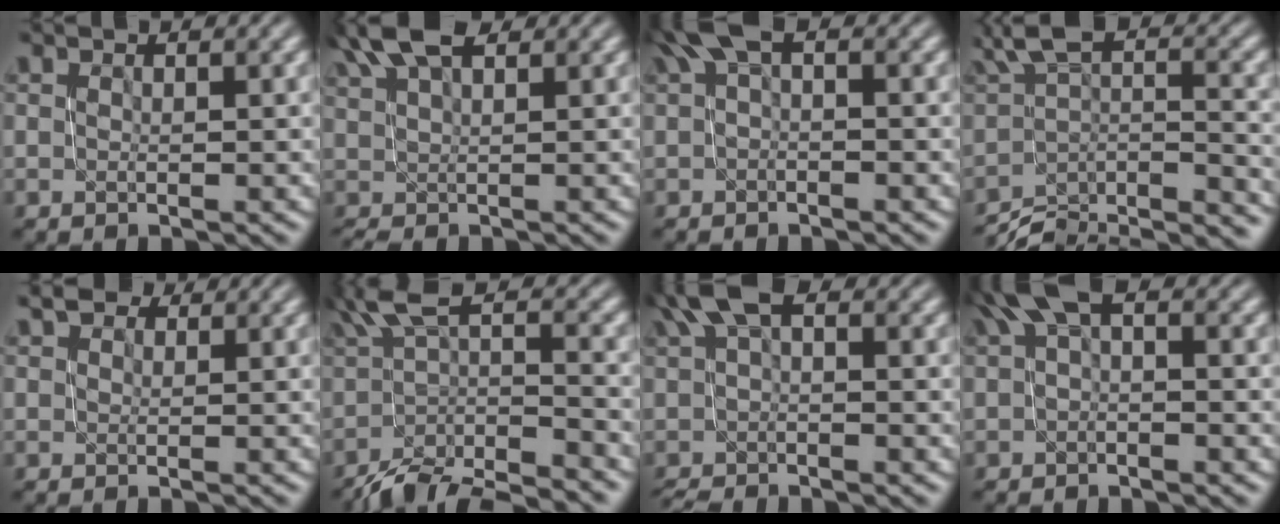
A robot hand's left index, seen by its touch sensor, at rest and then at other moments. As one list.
[{"total": 5.0, "force": [3.6, 1.4, 3.2], "torque": [-0.049, 0.019, 0.062]}, {"total": 2.6, "force": [1.1, 0.6, 2.3], "torque": [-0.046, 0.006, 0.018]}, {"total": 8.2, "force": [-6.2, 2.6, 4.6], "torque": [-0.069, 0.008, -0.093]}, {"total": 2.3, "force": [2.0, 0.8, 0.8], "torque": [-0.013, 0.006, 0.021]}, {"total": 7.4, "force": [-3.9, 2.2, 5.9], "torque": [-0.096, 0.006, -0.074]}, {"total": 3.7, "force": [1.0, 1.2, 3.4], "torque": [-0.061, 0.005, 0.010]}, {"total": 3.0, "force": [1.1, 0.7, 2.6], "torque": [-0.052, 0.006, 0.018]}]